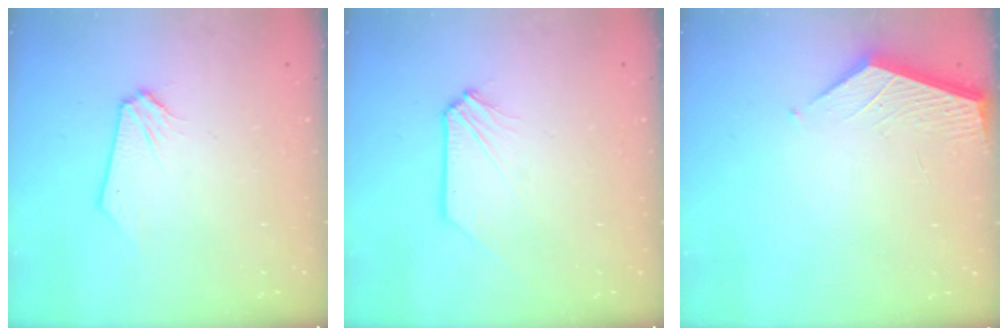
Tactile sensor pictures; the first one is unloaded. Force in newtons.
{"total": 0.0}
{"total": 2.6, "press": 2.6, "slide": 0.2}